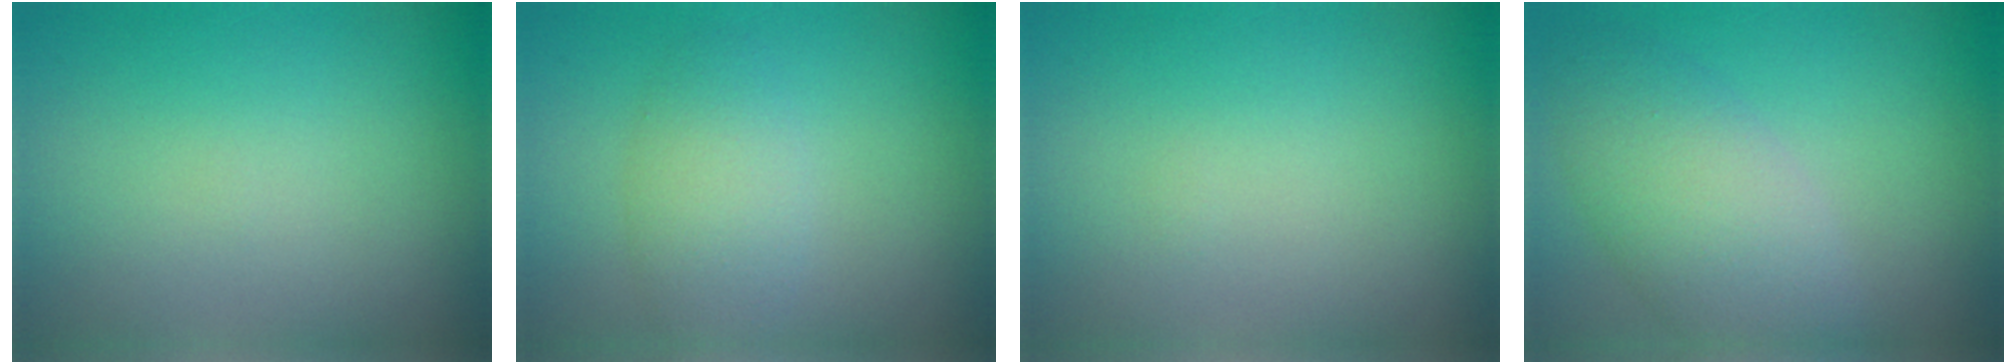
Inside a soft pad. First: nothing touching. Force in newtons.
{"total": 3.1, "press": 3.1, "slide": 0.0}
{"total": 0.0}
{"total": 5.7, "press": 5.7, "slide": 0.4}